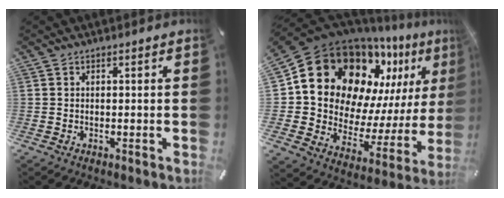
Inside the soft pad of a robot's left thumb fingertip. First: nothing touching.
{"total": 18.8, "force": [10.7, 13.7, 7.2], "torque": [-0.107, -0.106, 0.212]}